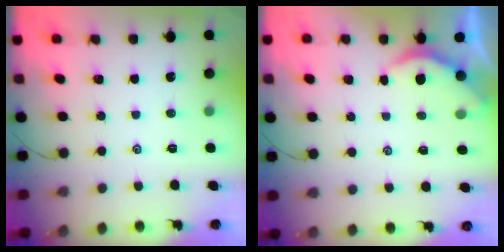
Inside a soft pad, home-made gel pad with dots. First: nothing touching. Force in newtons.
{"total": 2.6, "press": 2.5, "slide": 0.2}